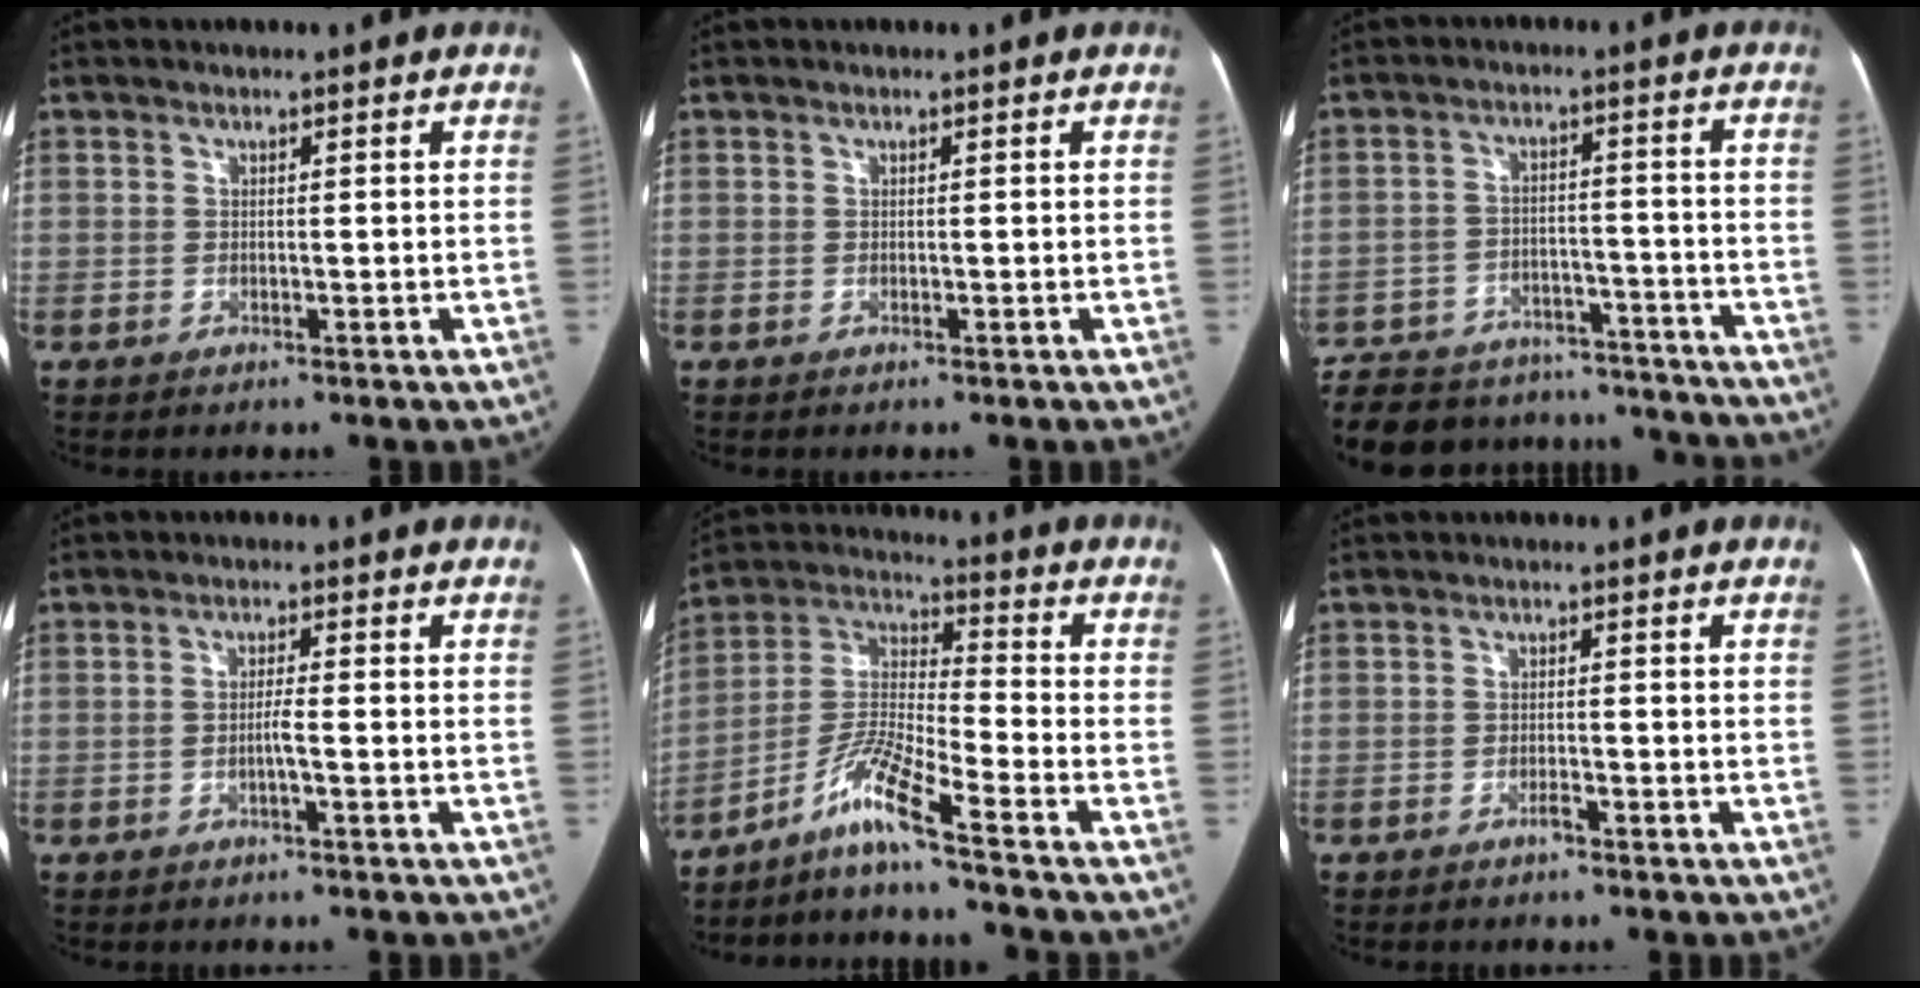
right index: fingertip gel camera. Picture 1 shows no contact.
{"total": 0.0}
{"total": 22.4, "force": [-20.2, 7.3, 6.4], "torque": [-0.139, 0.009, -0.272]}
{"total": 2.1, "force": [-0.9, -0.1, 1.9], "torque": [-0.034, 0.002, -0.018]}
{"total": 9.3, "force": [-7.1, -0.8, 6.0], "torque": [-0.129, 0.005, -0.133]}
{"total": 1.4, "force": [-1.2, 0.3, 0.7], "torque": [-0.012, 0.002, -0.019]}